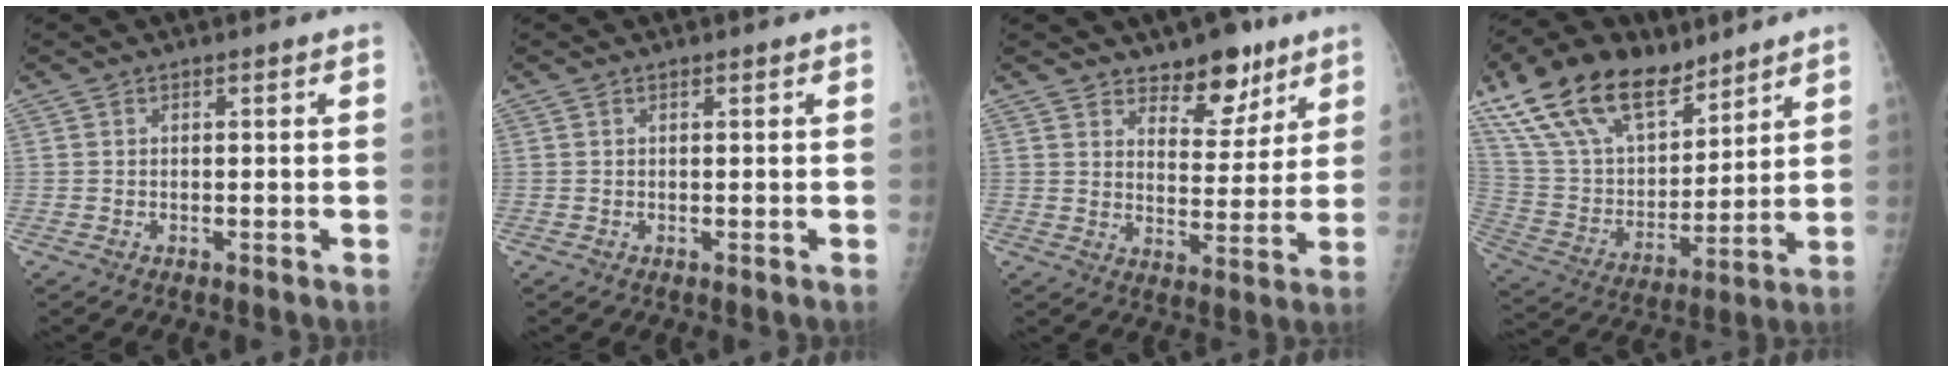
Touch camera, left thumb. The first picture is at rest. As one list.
[{"total": 0.0}, {"total": 9.5, "force": [6.8, 4.8, 4.5], "torque": [-0.030, -0.046, 0.106]}, {"total": 22.4, "force": [15.2, 11.1, 12.2], "torque": [-0.201, -0.036, 0.287]}]